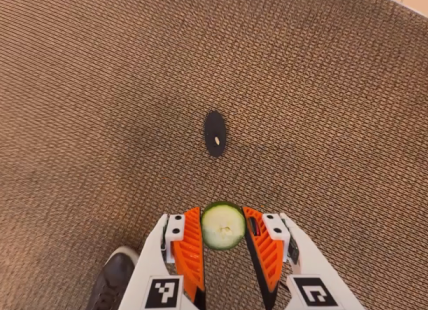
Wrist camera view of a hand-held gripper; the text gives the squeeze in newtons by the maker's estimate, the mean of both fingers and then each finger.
{"total": 7.0, "left": 6.9, "right": 7.0}